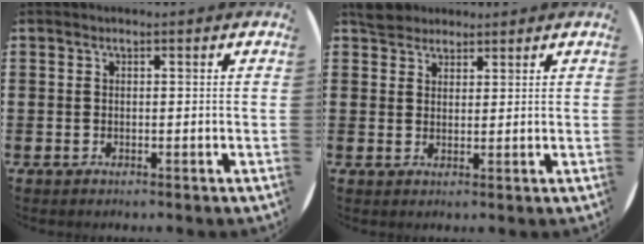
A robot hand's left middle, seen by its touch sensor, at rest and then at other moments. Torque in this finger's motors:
{"motor_torque": [0.52, -0.48, 0.10, 0.02]}